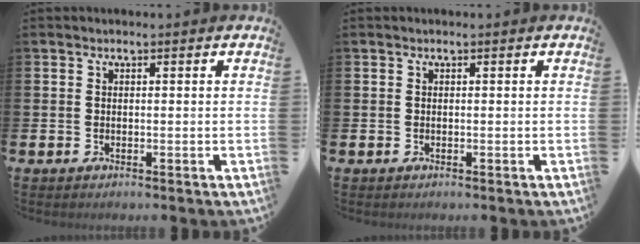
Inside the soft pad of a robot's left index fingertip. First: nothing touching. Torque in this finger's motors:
{"motor_torque": [0.00, 0.00, 0.00, 0.00]}